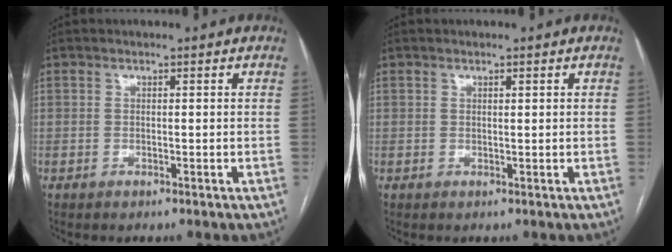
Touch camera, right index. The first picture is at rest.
{"total": 0.5, "force": [0.2, 0.1, 0.4], "torque": [-0.009, -0.002, 0.004]}